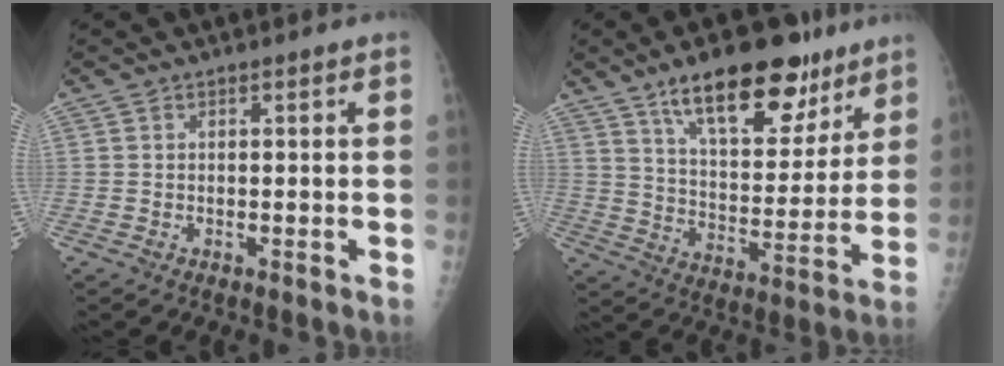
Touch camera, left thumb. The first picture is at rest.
{"total": 19.6, "force": [12.6, 8.5, 12.4], "torque": [-0.141, -0.057, 0.205]}